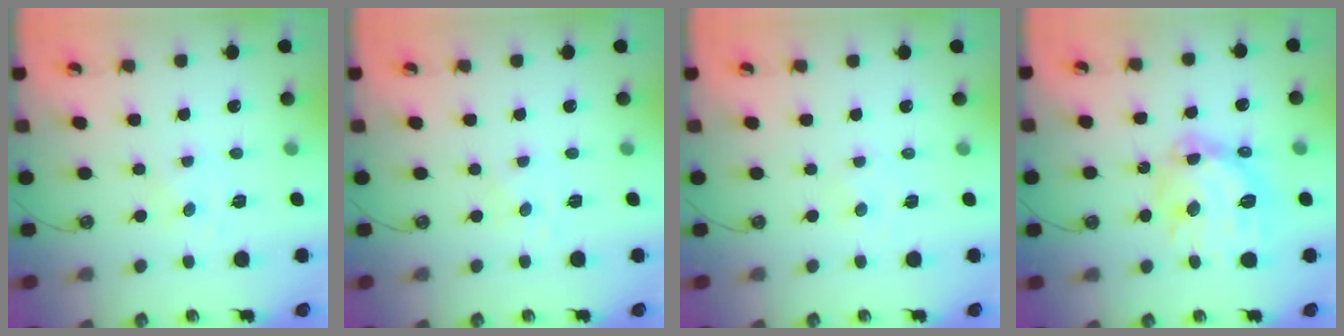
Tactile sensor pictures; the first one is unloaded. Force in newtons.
{"total": 0.7, "press": 0.7, "slide": 0.2}
{"total": 0.8, "press": 0.8, "slide": 0.2}
{"total": 16.5, "press": 16.5, "slide": 1.1}